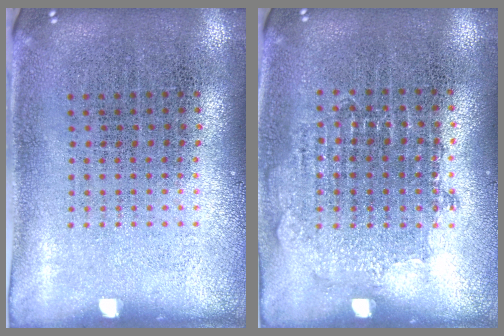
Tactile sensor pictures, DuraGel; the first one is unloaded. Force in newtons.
{"total": 0.7, "press": 0.7, "slide": 0.2}